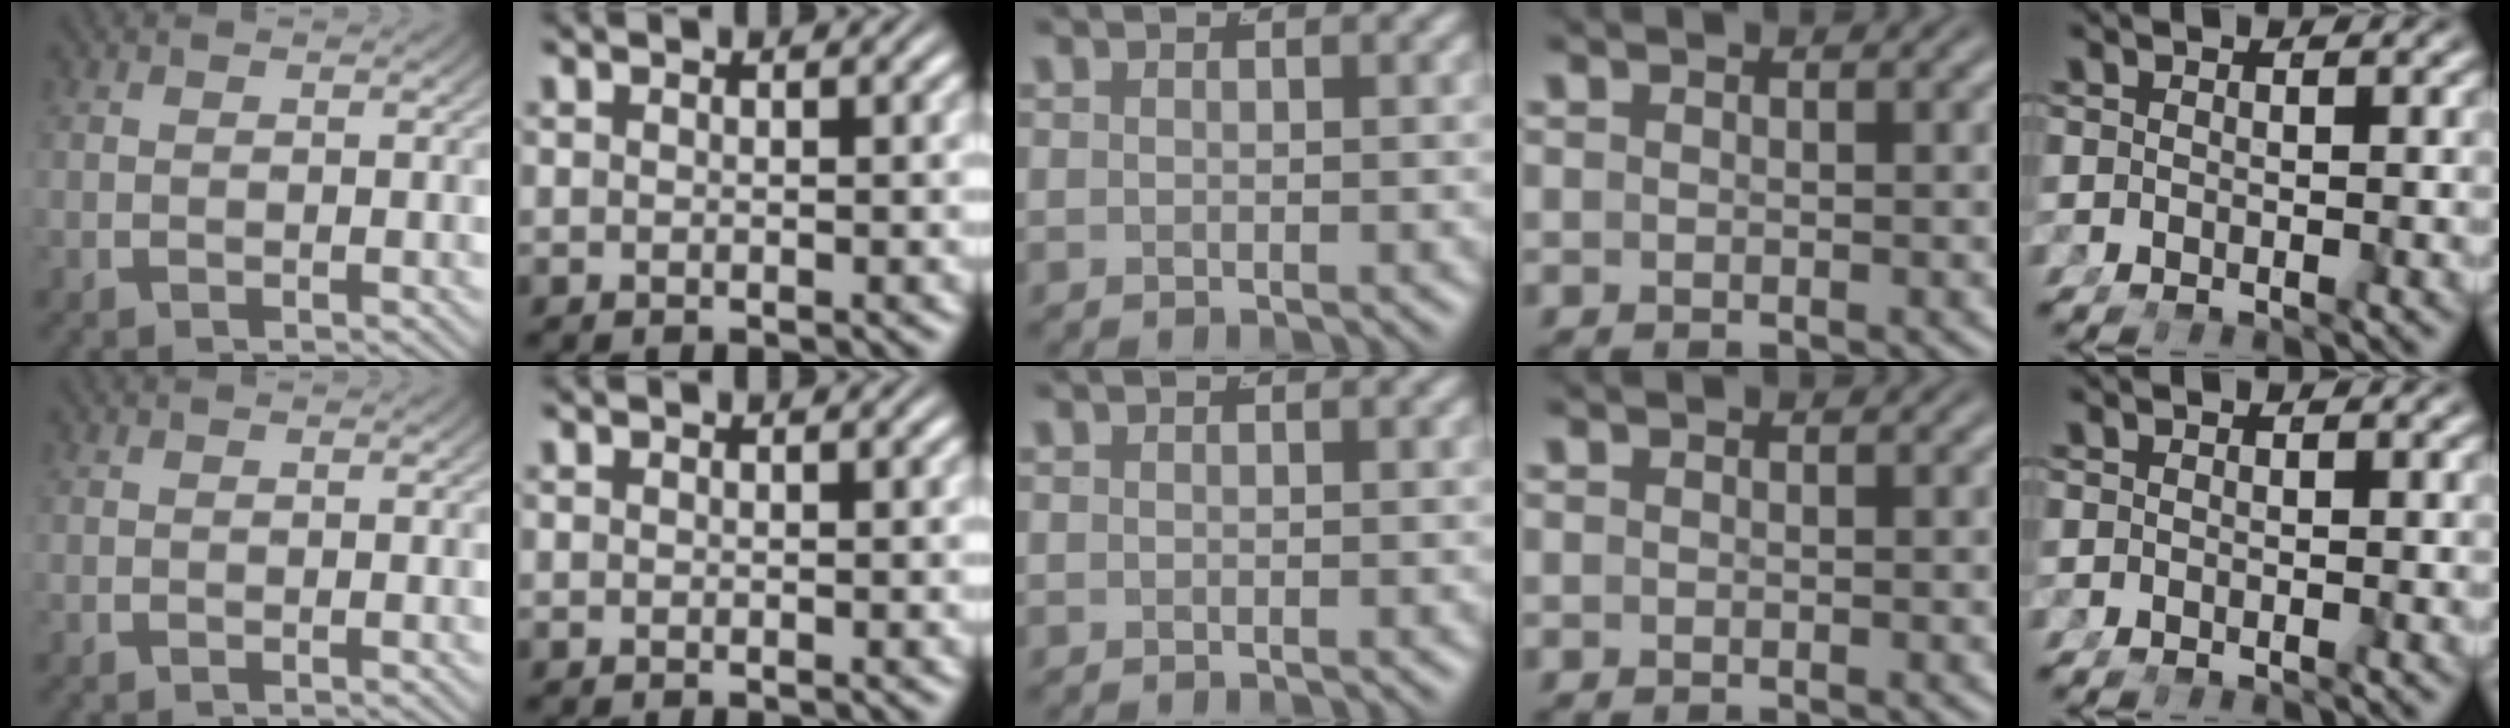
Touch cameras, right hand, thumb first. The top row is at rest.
{}